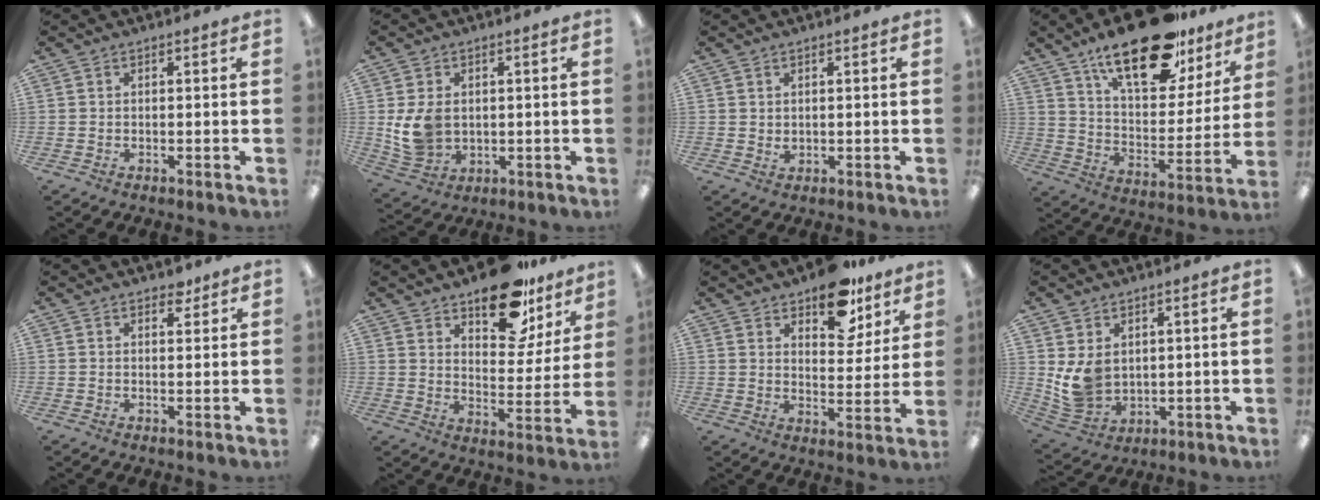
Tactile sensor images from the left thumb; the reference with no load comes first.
{"total": 8.4, "force": [0.9, 6.5, 5.2], "torque": [-0.108, 0.003, 0.018]}
{"total": 1.3, "force": [0.8, 0.9, 0.5], "torque": [-0.003, -0.002, 0.013]}
{"total": 23.2, "force": [16.4, 9.3, 13.5], "torque": [-0.214, -0.096, 0.279]}
{"total": 3.1, "force": [2.4, 1.5, 1.2], "torque": [-0.003, -0.010, 0.038]}
{"total": 17.1, "force": [12.7, 8.0, 8.1], "torque": [-0.114, -0.078, 0.222]}
{"total": 12.5, "force": [9.6, 6.0, 5.3], "torque": [-0.066, -0.060, 0.171]}
{"total": 8.1, "force": [2.4, 6.2, 4.6], "torque": [-0.103, -0.011, 0.047]}